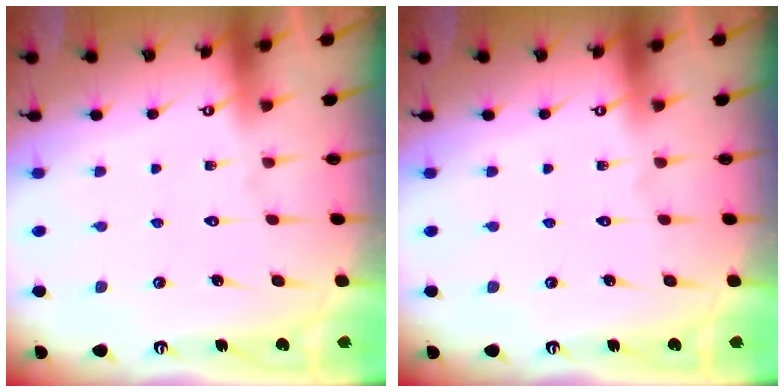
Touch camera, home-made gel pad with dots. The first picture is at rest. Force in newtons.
{"total": 0.0}